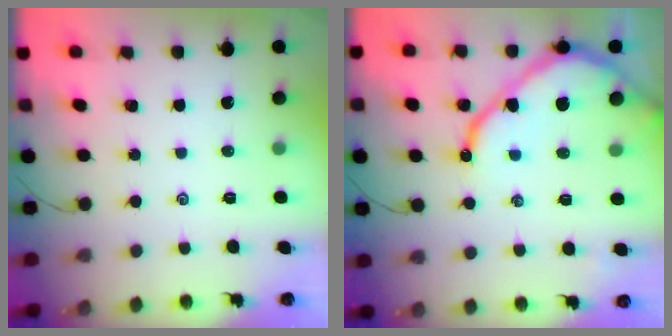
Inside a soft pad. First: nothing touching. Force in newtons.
{"total": 11.9, "press": 11.8, "slide": 1.2}